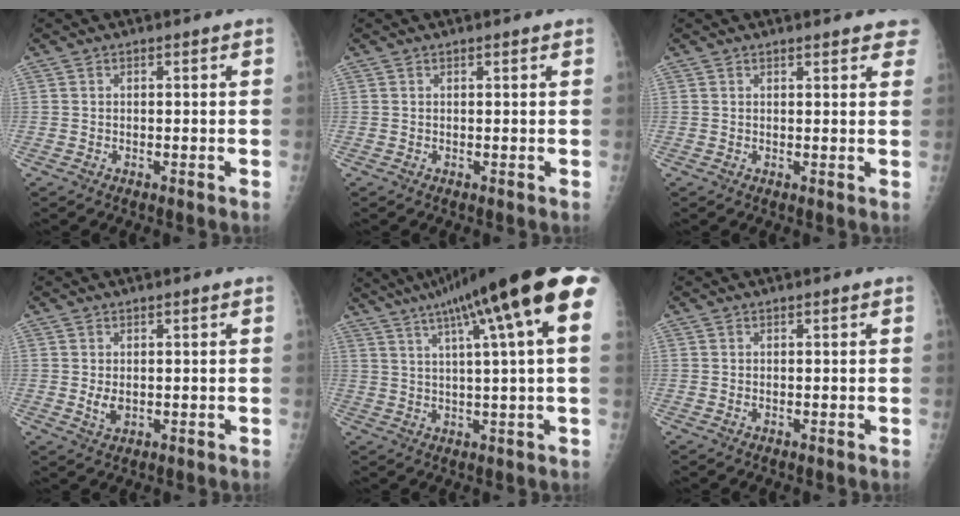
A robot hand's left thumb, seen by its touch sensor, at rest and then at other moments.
{"total": 0.7, "force": [0.5, 0.1, 0.4], "torque": [-0.005, 0.001, 0.007]}
{"total": 5.4, "force": [4.4, 1.5, 2.8], "torque": [-0.007, -0.007, 0.042]}
{"total": 2.5, "force": [0.4, 1.5, 2.0], "torque": [-0.032, -0.008, 0.013]}
{"total": 21.6, "force": [10.5, 2.1, 18.8], "torque": [-0.289, 0.020, 0.142]}
{"total": 0.5, "force": [0.3, 0.1, 0.4], "torque": [-0.009, 0.004, 0.005]}